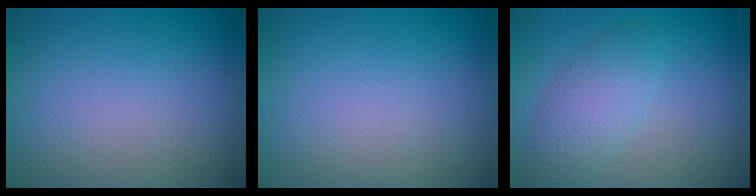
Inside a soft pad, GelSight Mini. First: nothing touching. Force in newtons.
{"total": 0.0}
{"total": 3.1, "press": 3.1, "slide": 0.1}